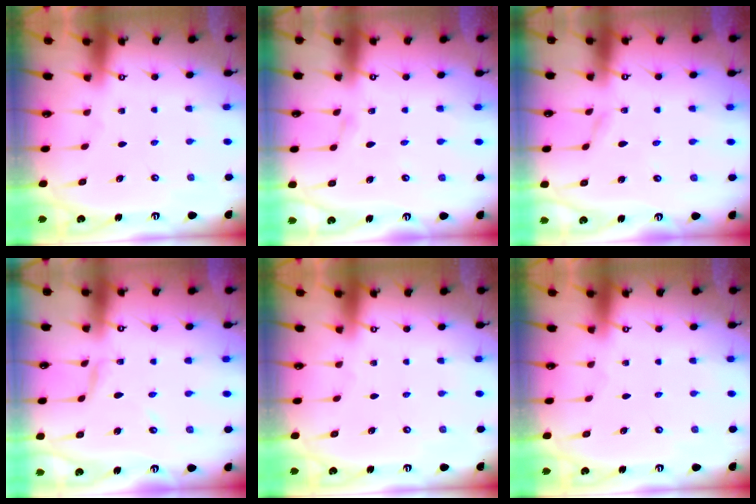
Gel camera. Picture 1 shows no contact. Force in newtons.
{"total": 2.8, "press": 2.8, "slide": 0.3}
{"total": 2.2, "press": 2.2, "slide": 0.1}
{"total": 4.7, "press": 4.6, "slide": 0.4}
{"total": 0.0}
{"total": 0.0}